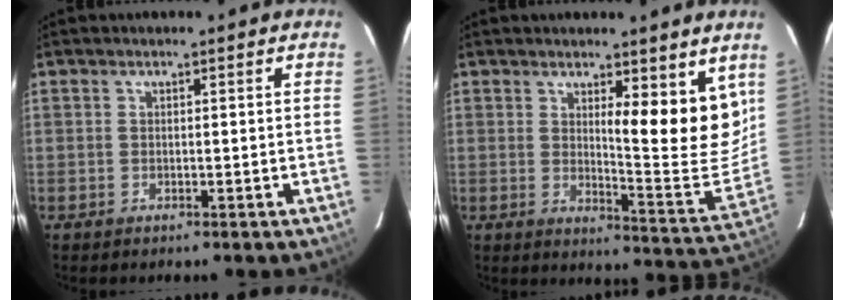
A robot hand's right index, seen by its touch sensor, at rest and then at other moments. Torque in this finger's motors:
{"motor_torque": [0.68, 0.19, 0.26, 0.09]}